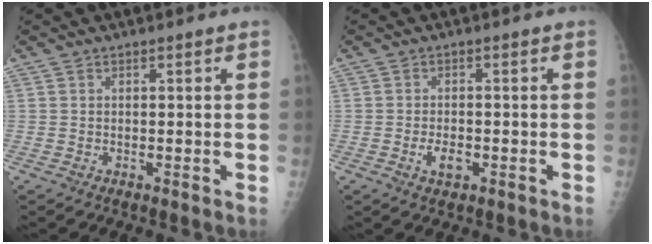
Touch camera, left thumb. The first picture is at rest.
{"total": 3.2, "force": [-1.2, 1.8, 2.3], "torque": [-0.037, 0.002, -0.018]}